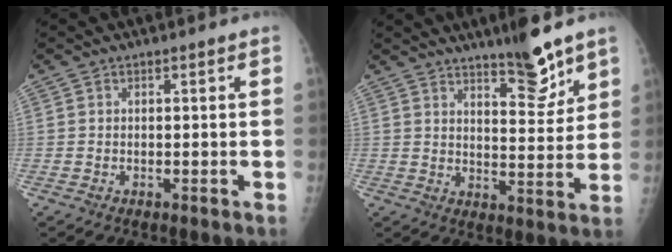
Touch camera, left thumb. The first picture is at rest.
{"total": 8.8, "force": [6.7, 2.0, 5.3], "torque": [-0.061, -0.054, 0.109]}